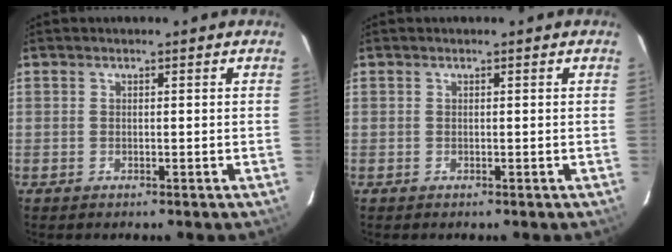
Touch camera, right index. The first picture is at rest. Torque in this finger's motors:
{"motor_torque": [0.00, 0.00, 0.00, 0.00]}